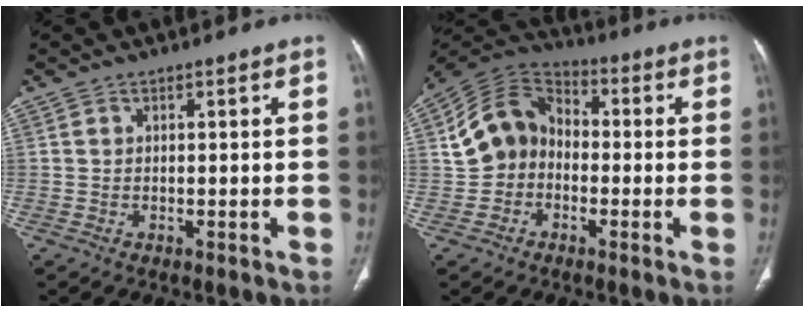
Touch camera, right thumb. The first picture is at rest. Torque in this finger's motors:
{"motor_torque": [-0.22, 0.66, 0.30, 0.68, 0.17]}